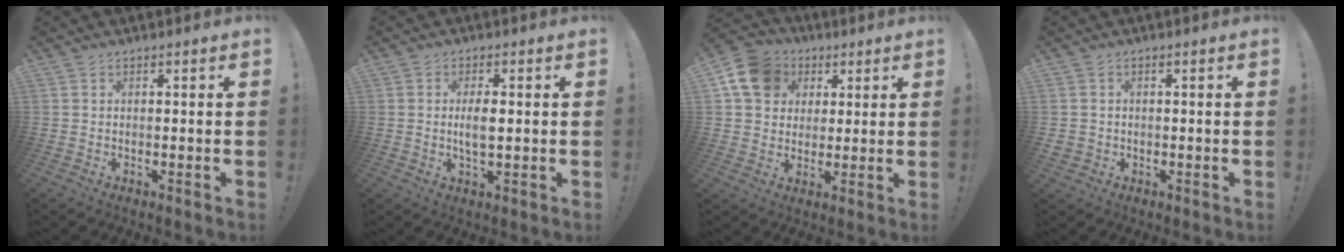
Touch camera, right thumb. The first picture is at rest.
{"total": 4.7, "force": [0.0, 1.8, 4.4], "torque": [-0.080, -0.001, -0.005]}
{"total": 13.4, "force": [4.7, 11.1, 5.8], "torque": [-0.087, -0.011, 0.096]}
{"total": 1.9, "force": [-0.2, 1.8, 0.7], "torque": [-0.020, 0.005, -0.001]}